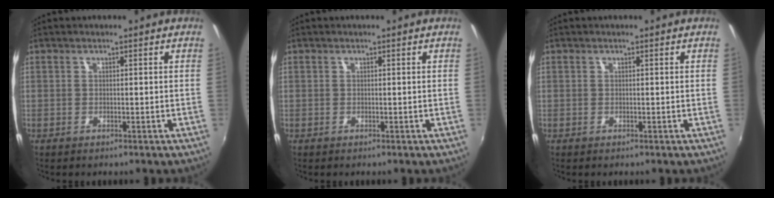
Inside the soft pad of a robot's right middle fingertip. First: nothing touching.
{"total": 0.0}
{"total": 0.0}